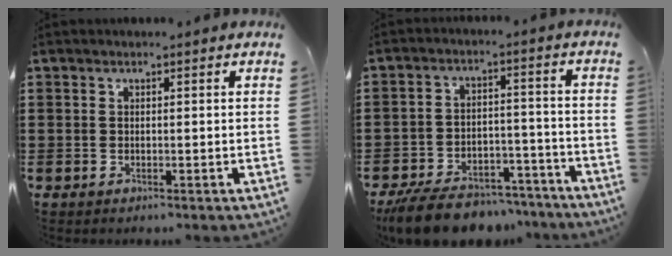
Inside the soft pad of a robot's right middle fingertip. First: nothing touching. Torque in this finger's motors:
{"motor_torque": [1.57, -0.57, 0.82, 0.21]}